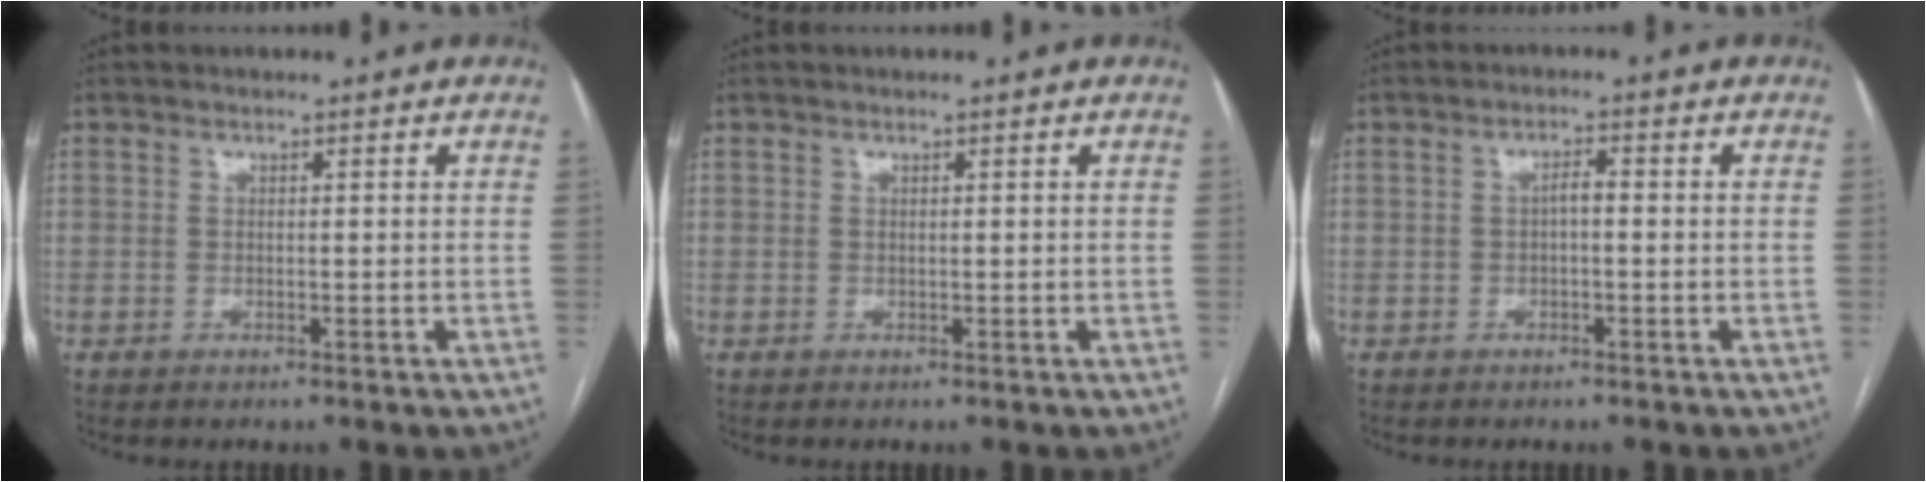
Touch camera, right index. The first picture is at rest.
{"total": 0.0}
{"total": 1.9, "force": [-0.2, 0.6, 1.8], "torque": [-0.032, 0.007, -0.003]}